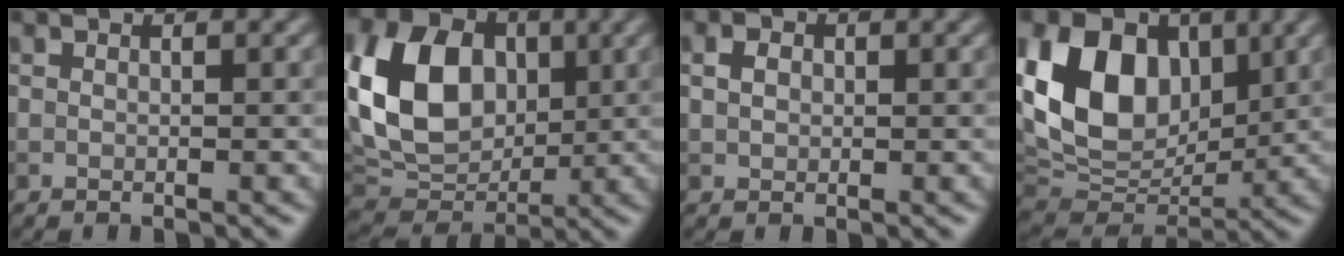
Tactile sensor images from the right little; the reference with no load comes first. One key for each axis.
{"total": 11.0, "fx": 1.5, "fy": 8.2, "fz": 7.2, "tx": -0.156, "ty": 0.005, "tz": 0.024}
{"total": 1.5, "fx": 0.3, "fy": 1.2, "fz": 0.8, "tx": -0.017, "ty": 0.005, "tz": 0.003}
{"total": 13.5, "fx": 3.5, "fy": 9.5, "fz": 8.9, "tx": -0.183, "ty": 0.015, "tz": 0.061}